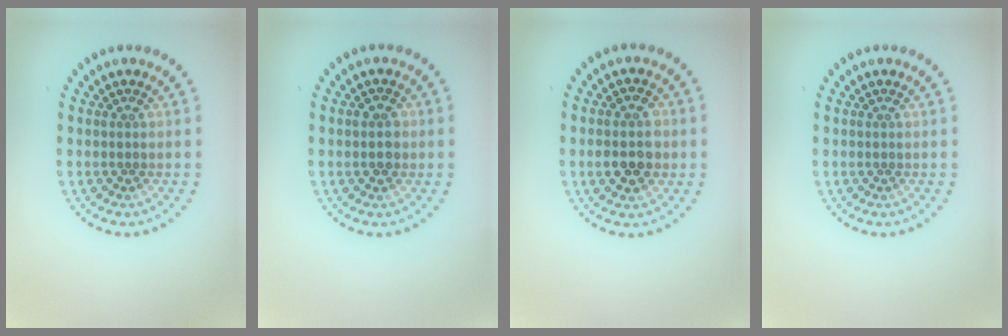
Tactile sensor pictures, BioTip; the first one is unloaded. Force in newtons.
{"total": 1.6, "press": 1.6, "slide": 0.2}
{"total": 3.7, "press": 3.7, "slide": 0.3}
{"total": 0.0}